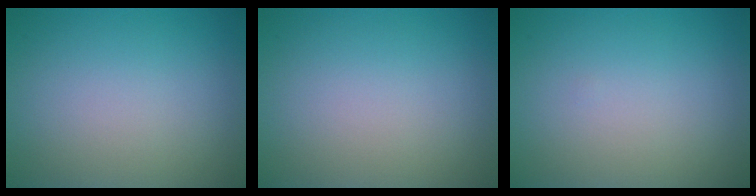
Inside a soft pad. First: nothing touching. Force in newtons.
{"total": 0.0}
{"total": 0.0}